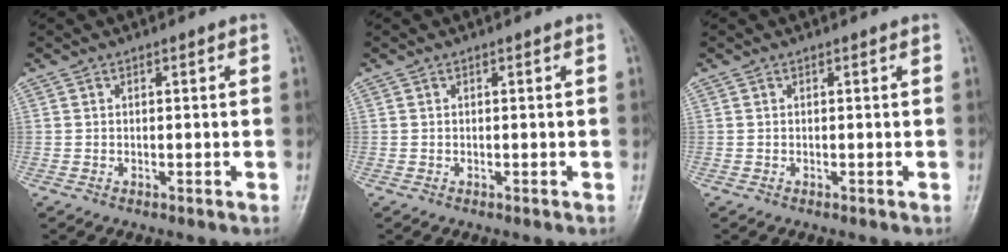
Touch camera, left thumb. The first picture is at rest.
{"total": 0.0}
{"total": 0.0}